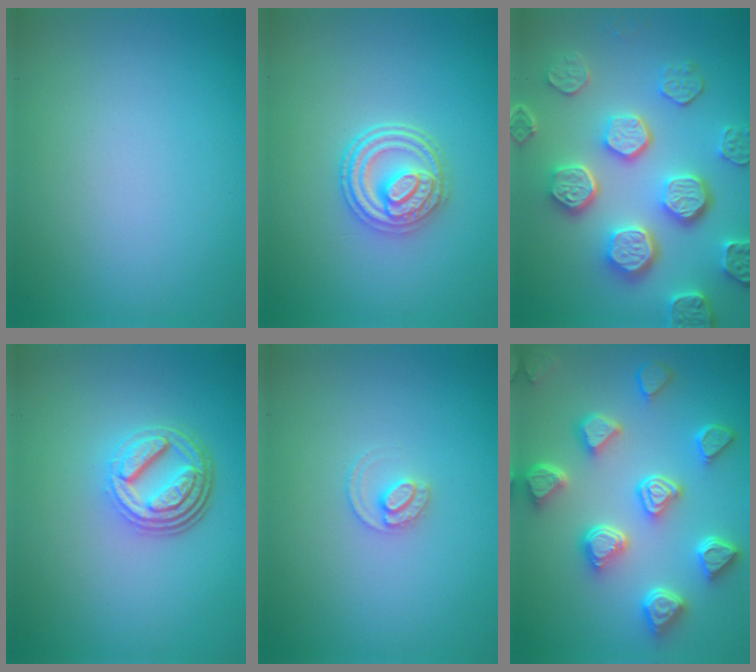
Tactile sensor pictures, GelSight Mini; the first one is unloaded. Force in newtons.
{"total": 3.9, "press": 3.3, "slide": 2.0}
{"total": 7.2, "press": 5.9, "slide": 4.1}
{"total": 4.9, "press": 3.5, "slide": 3.4}
{"total": 1.5, "press": 1.5, "slide": 0.2}
{"total": 6.9, "press": 5.6, "slide": 4.0}